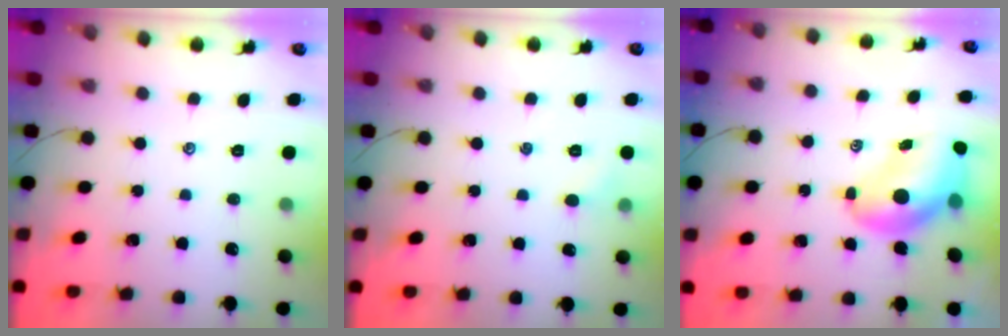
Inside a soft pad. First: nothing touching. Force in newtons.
{"total": 3.6, "press": 3.4, "slide": 1.1}
{"total": 8.3, "press": 8.0, "slide": 2.4}